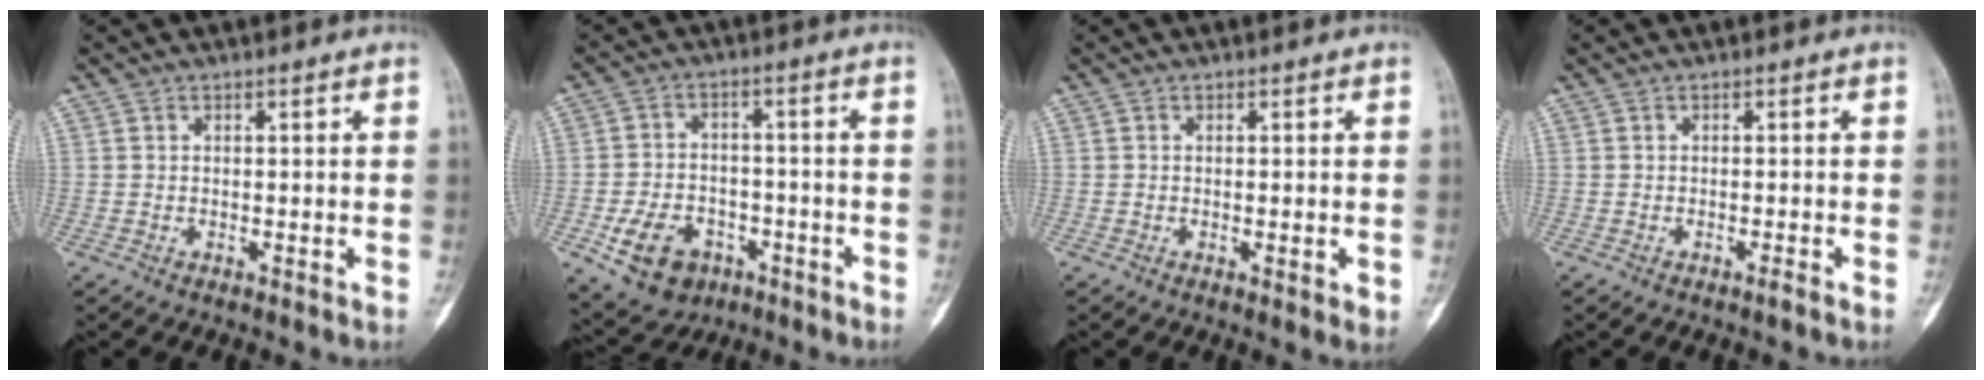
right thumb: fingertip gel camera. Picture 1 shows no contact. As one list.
[{"total": 10.9, "force": [-4.7, 7.9, 5.8], "torque": [-0.083, 0.027, -0.067]}, {"total": 2.0, "force": [-0.3, 0.5, 2.0], "torque": [-0.024, -0.007, -0.003]}, {"total": 0.7, "force": [-0.5, -0.1, 0.5], "torque": [-0.011, 0.001, -0.008]}]